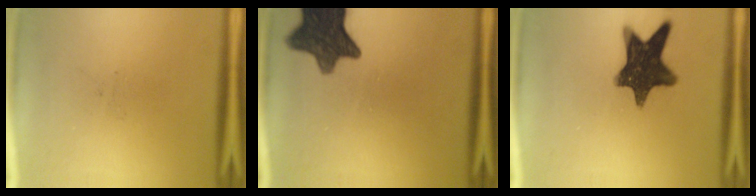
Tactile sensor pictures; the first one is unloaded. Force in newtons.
{"total": 11.4}
{"total": 13.1}